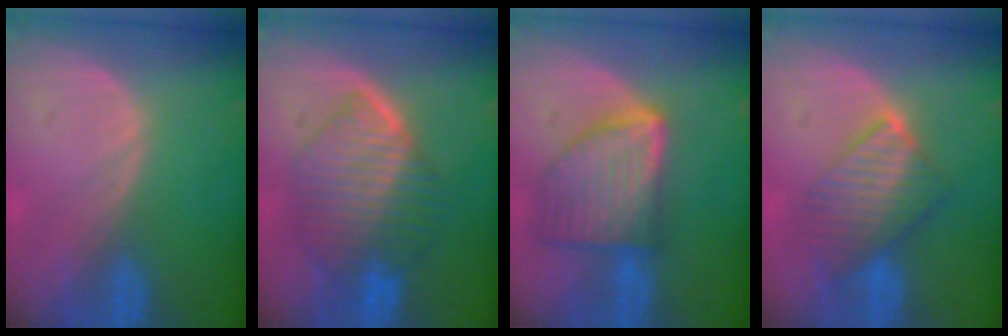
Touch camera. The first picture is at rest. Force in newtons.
{"total": 9.1, "press": 9.1, "slide": 0.5}
{"total": 9.0, "press": 9.0, "slide": 0.6}
{"total": 6.9, "press": 6.8, "slide": 1.2}